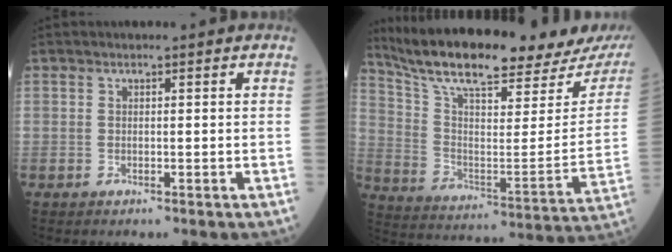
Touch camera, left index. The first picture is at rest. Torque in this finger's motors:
{"motor_torque": [0.96, -1.18, 0.26, 0.10]}